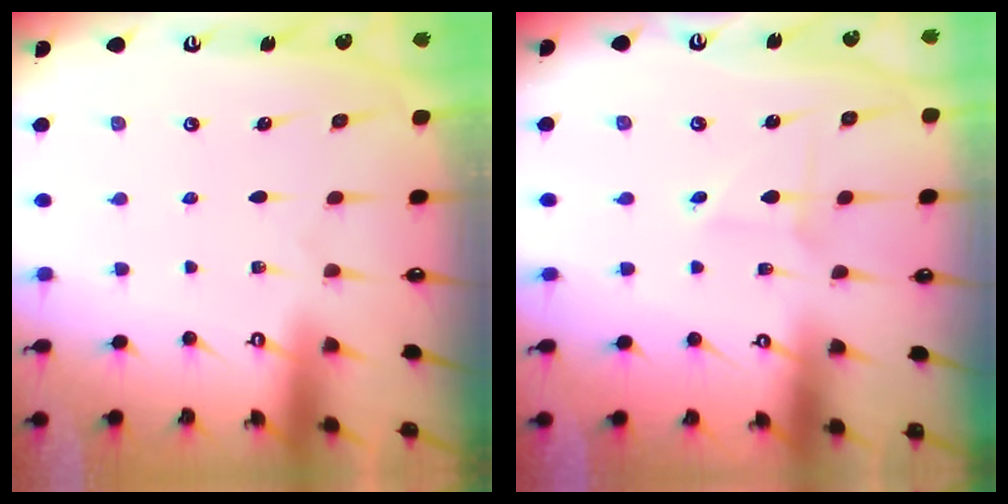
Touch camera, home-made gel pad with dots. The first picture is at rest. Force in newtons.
{"total": 2.3, "press": 2.3, "slide": 0.2}